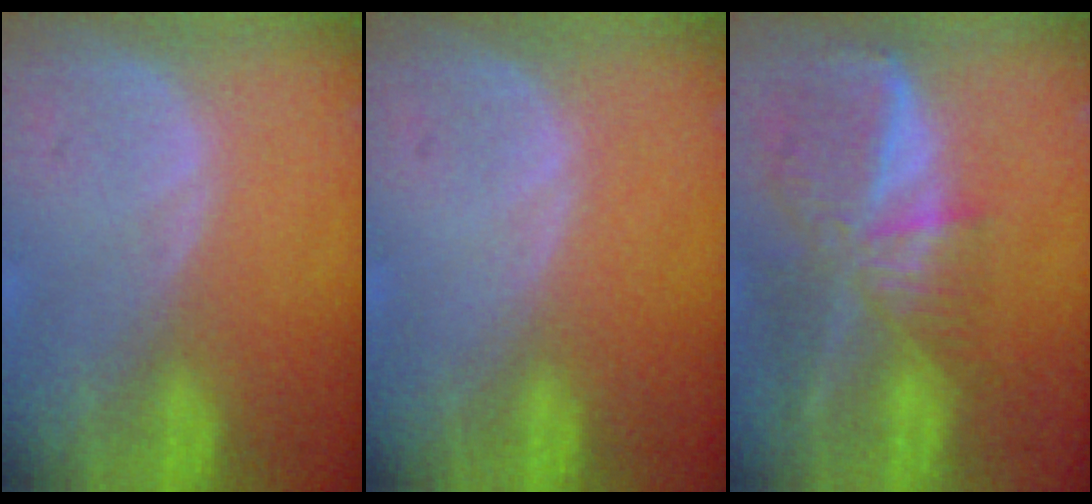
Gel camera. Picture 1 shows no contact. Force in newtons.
{"total": 0.0}
{"total": 9.3, "press": 8.1, "slide": 4.7}